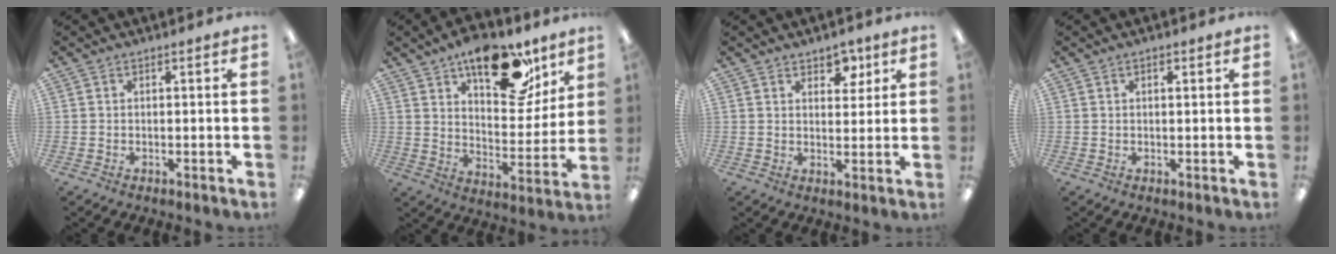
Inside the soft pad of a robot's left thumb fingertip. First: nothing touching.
{"total": 20.8, "force": [13.0, 10.2, 12.7], "torque": [-0.162, -0.071, 0.213]}
{"total": 4.9, "force": [3.4, 2.8, 2.2], "torque": [-0.004, -0.019, 0.053]}
{"total": 0.8, "force": [0.5, 0.3, 0.6], "torque": [-0.005, -0.003, 0.008]}